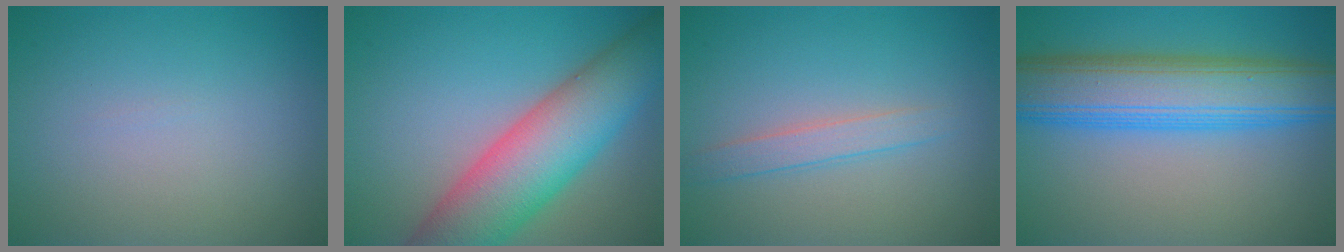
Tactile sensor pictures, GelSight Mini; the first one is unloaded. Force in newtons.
{"total": 10.3, "press": 10.3, "slide": 0.7}
{"total": 1.9, "press": 1.9, "slide": 0.1}
{"total": 9.6, "press": 9.6, "slide": 0.1}